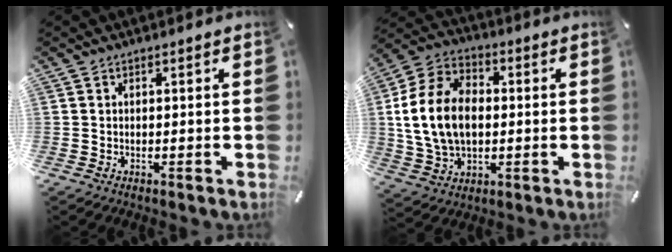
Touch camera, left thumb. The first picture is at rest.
{"total": 15.6, "force": [0.0, 11.6, 10.4], "torque": [-0.235, 0.016, -0.002]}